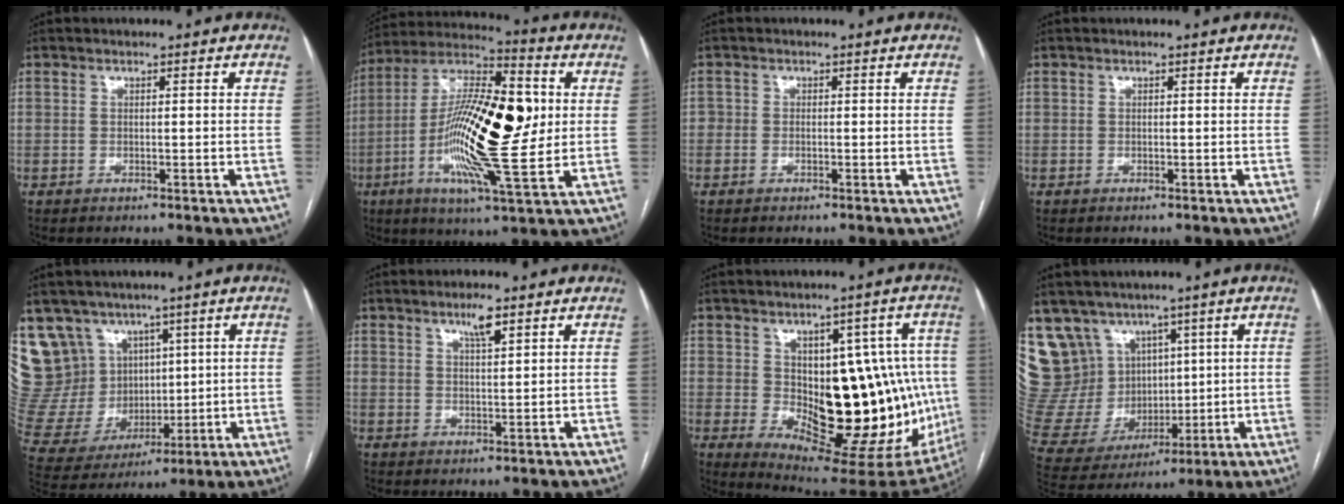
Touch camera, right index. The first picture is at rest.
{"total": 22.8, "force": [-0.1, 5.0, 22.2], "torque": [-0.422, 0.012, -0.008]}
{"total": 0.9, "force": [-0.2, 0.8, 0.4], "torque": [-0.001, 0.006, -0.004]}
{"total": 0.0}
{"total": 16.5, "force": [9.5, 12.5, 5.0], "torque": [-0.118, 0.060, 0.211]}
{"total": 3.4, "force": [2.4, 0.4, 2.3], "torque": [-0.040, -0.002, 0.041]}
{"total": 21.1, "force": [-0.7, 9.5, 18.8], "torque": [-0.214, 0.016, 0.017]}
{"total": 18.1, "force": [9.9, 13.8, 6.3], "torque": [-0.157, 0.064, 0.218]}